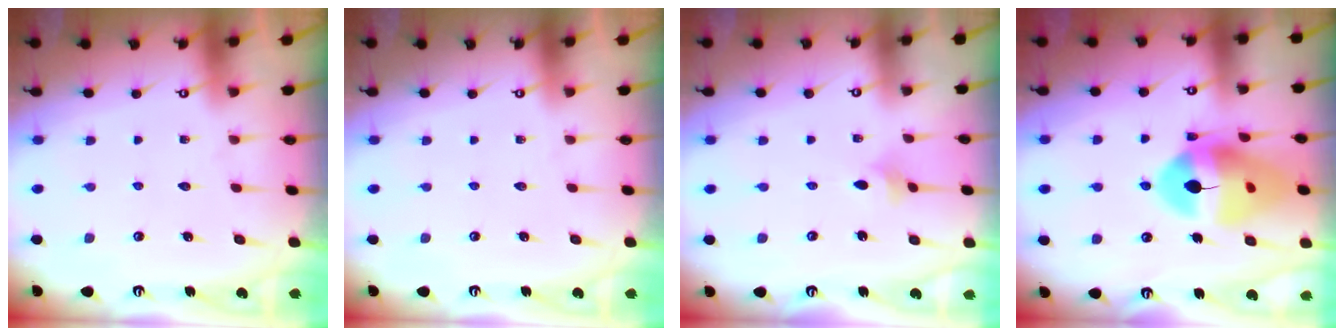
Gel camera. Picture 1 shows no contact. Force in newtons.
{"total": 0.0}
{"total": 1.9, "press": 1.8, "slide": 0.5}
{"total": 17.7, "press": 17.6, "slide": 2.2}